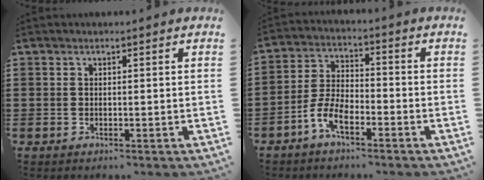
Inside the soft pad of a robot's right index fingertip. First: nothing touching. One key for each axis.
{"total": 5.8, "fx": -3.4, "fy": 2.3, "fz": 4.1, "tx": -0.103, "ty": 0.001, "tz": -0.073}